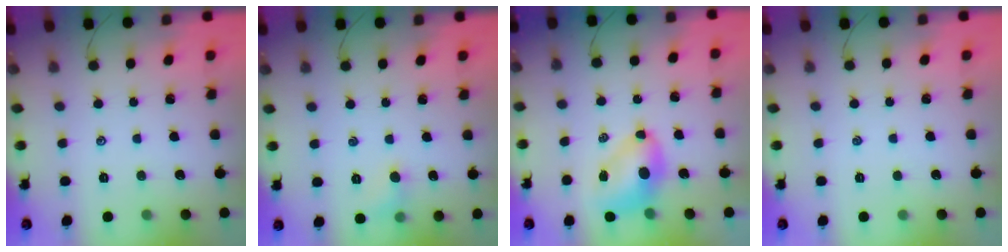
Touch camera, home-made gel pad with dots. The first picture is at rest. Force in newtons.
{"total": 4.7, "press": 4.4, "slide": 1.6}
{"total": 7.2, "press": 7.1, "slide": 1.1}
{"total": 0.0}